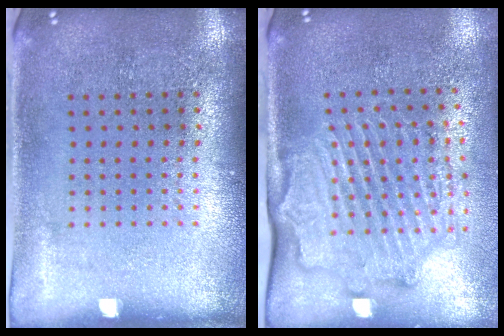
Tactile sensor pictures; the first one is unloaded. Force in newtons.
{"total": 2.2, "press": 2.1, "slide": 0.1}